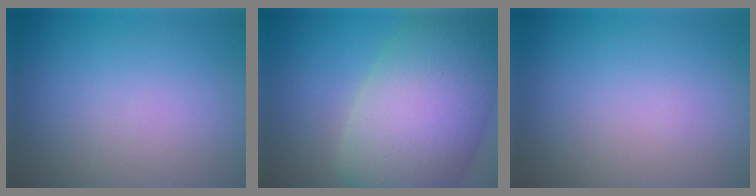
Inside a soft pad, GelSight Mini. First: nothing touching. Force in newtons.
{"total": 13.5, "press": 13.4, "slide": 0.7}
{"total": 0.0}